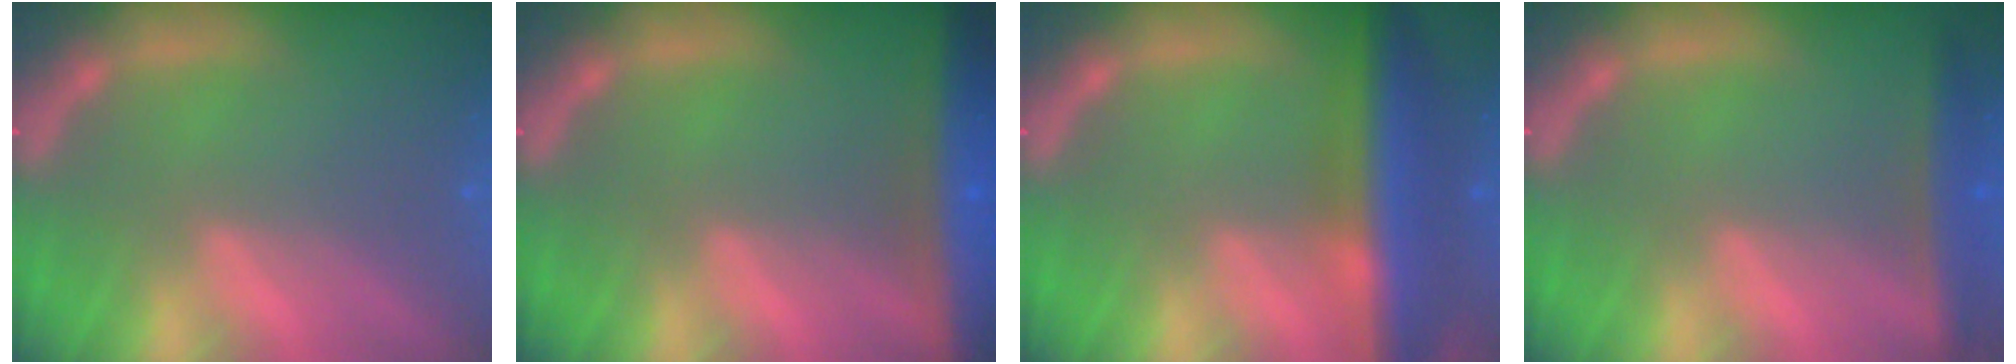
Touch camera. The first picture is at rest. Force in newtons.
{"total": 10.0}
{"total": 8.5}
{"total": 3.4}